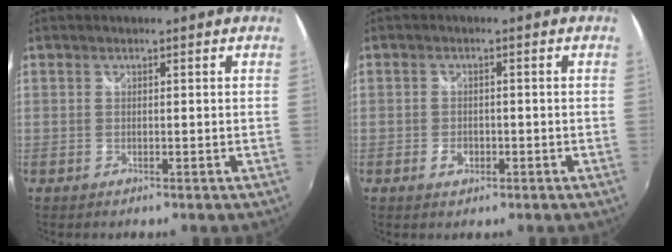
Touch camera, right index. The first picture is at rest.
{"total": 2.4, "force": [-1.1, 1.7, 1.2], "torque": [-0.023, -0.001, -0.019]}